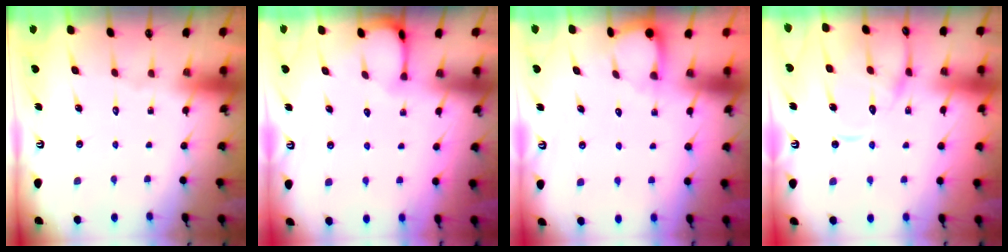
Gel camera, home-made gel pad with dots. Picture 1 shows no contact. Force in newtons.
{"total": 3.6, "press": 3.6, "slide": 0.3}
{"total": 2.8, "press": 2.8, "slide": 0.1}
{"total": 14.0, "press": 13.9, "slide": 1.4}